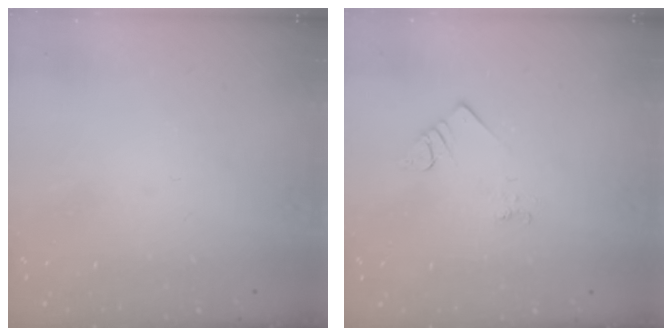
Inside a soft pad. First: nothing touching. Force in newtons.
{"total": 2.1, "press": 2.1, "slide": 0.4}